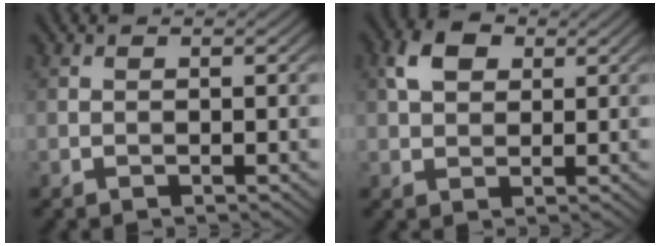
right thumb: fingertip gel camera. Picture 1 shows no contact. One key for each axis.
{"total": 4.5, "fx": 1.7, "fy": 3.1, "fz": 2.8, "tx": -0.062, "ty": 0.010, "tz": 0.027}